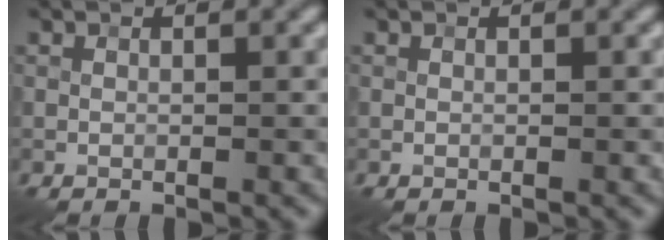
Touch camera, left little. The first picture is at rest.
{"total": 0.0}